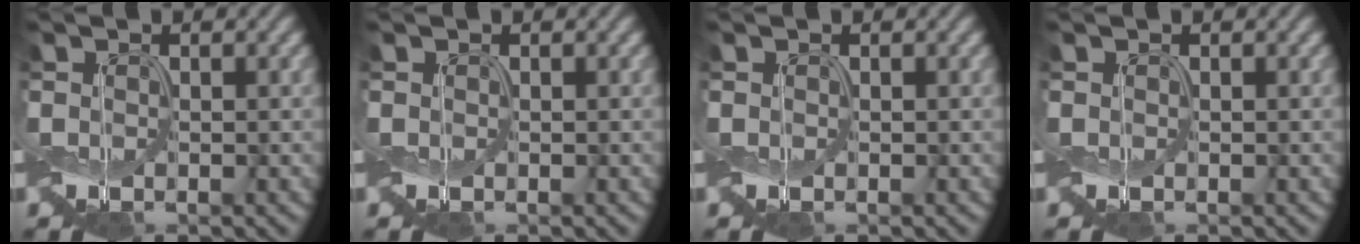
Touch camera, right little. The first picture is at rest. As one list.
[{"total": 0.0}, {"total": 0.0}, {"total": 0.0}]